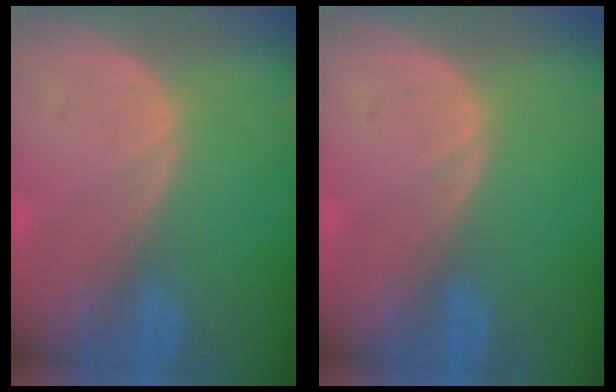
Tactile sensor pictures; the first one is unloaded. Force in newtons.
{"total": 0.0}